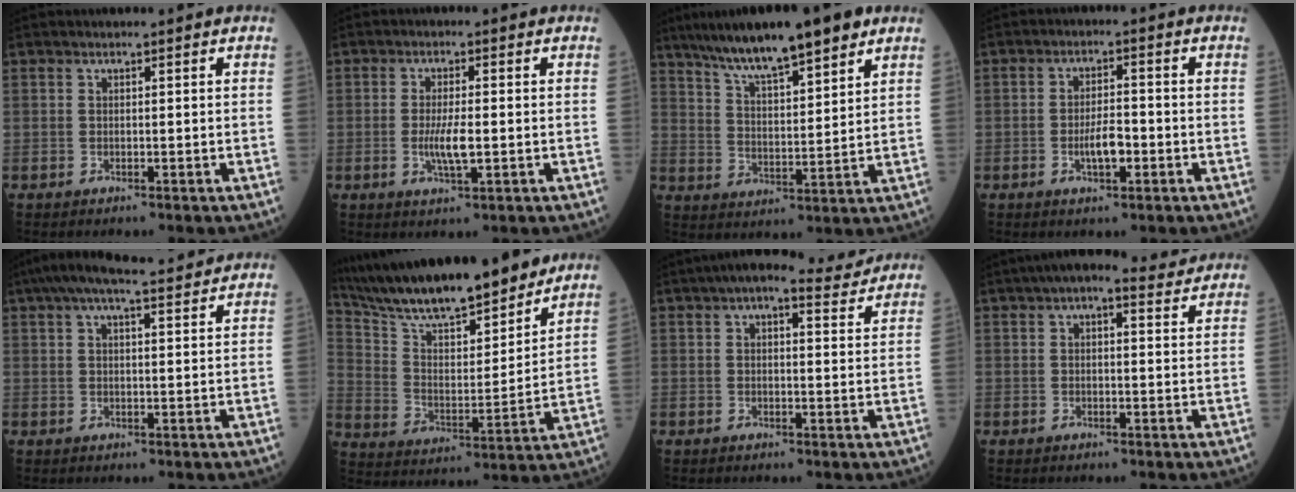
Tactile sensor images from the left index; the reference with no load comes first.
{"total": 4.2, "force": [-0.8, 0.6, 4.1], "torque": [-0.083, -0.010, -0.014]}
{"total": 14.5, "force": [10.7, 1.9, 9.6], "torque": [-0.159, 0.017, 0.177]}
{"total": 4.2, "force": [-1.6, 1.3, 3.7], "torque": [-0.067, 0.000, -0.030]}
{"total": 11.3, "force": [9.6, 1.4, 5.7], "torque": [-0.100, 0.034, 0.140]}
{"total": 20.5, "force": [17.9, 2.8, 9.6], "torque": [-0.172, 0.001, 0.297]}
{"total": 8.1, "force": [6.6, 1.9, 4.2], "torque": [-0.064, 0.027, 0.082]}
{"total": 7.1, "force": [5.5, 2.0, 3.9], "torque": [-0.062, 0.032, 0.072]}